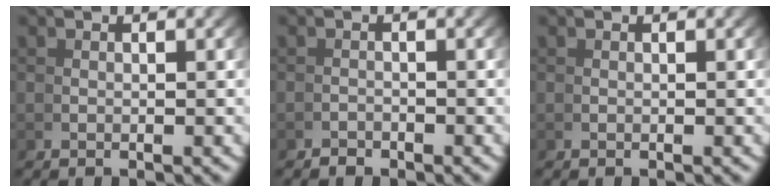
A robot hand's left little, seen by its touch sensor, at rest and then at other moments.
{"total": 1.4, "force": [-1.0, -0.6, -0.7], "torque": [0.020, -0.005, -0.018]}
{"total": 0.0}